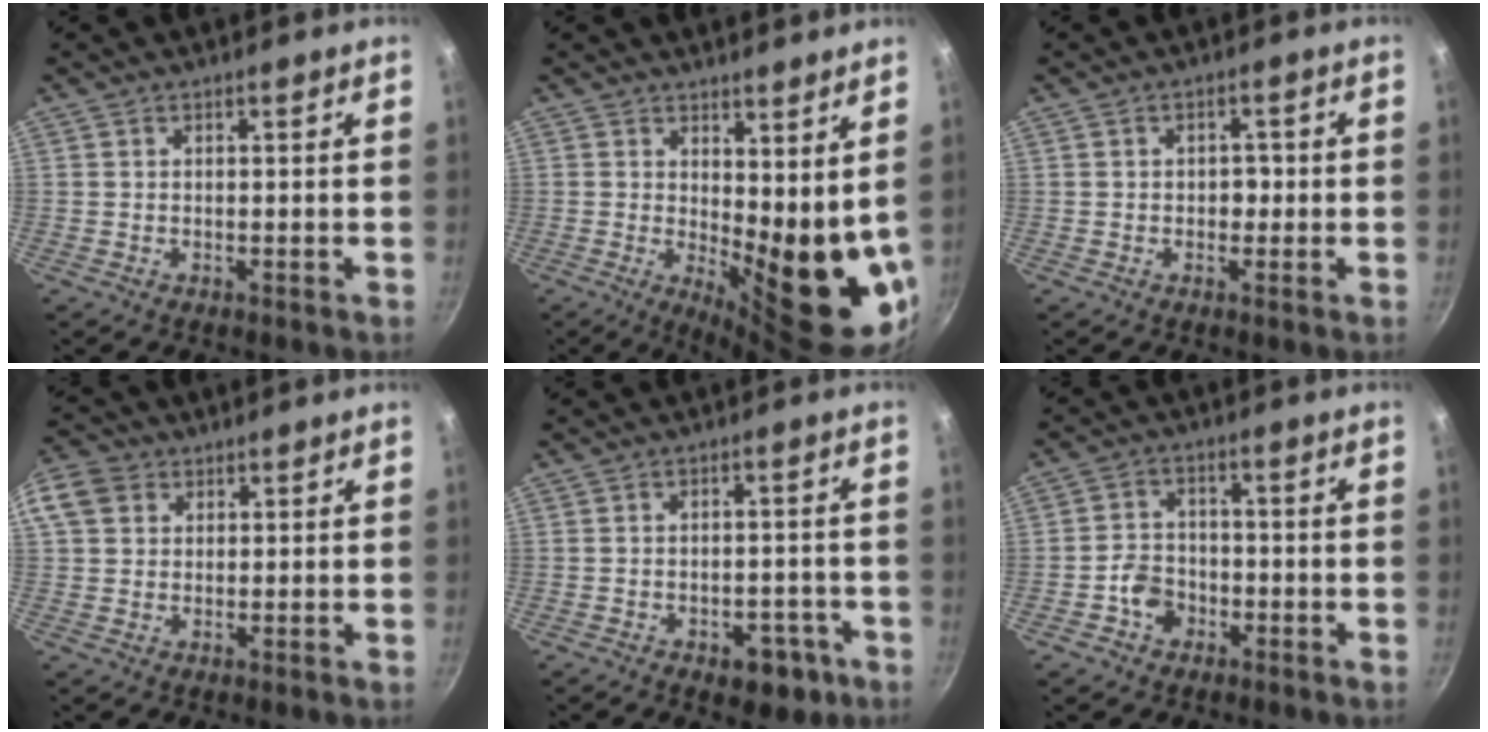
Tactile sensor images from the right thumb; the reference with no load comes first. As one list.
[{"total": 13.7, "force": [3.2, 5.3, 12.2], "torque": [-0.131, -0.052, 0.054]}, {"total": 2.5, "force": [-0.3, 1.9, 1.5], "torque": [-0.004, 0.007, -0.006]}, {"total": 9.9, "force": [3.2, 8.0, 4.8], "torque": [-0.099, 0.015, 0.049]}, {"total": 7.2, "force": [-3.4, 4.4, 4.5], "torque": [-0.028, 0.022, -0.033]}, {"total": 5.4, "force": [-2.4, 4.3, 2.2], "torque": [-0.020, 0.028, -0.046]}]